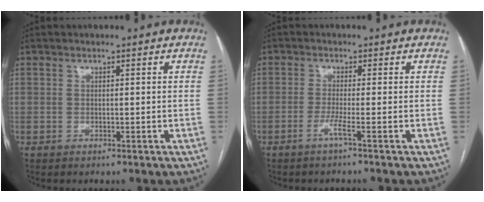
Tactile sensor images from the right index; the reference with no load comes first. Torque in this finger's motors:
{"motor_torque": [-0.09, -0.18, 0.12, 0.06]}